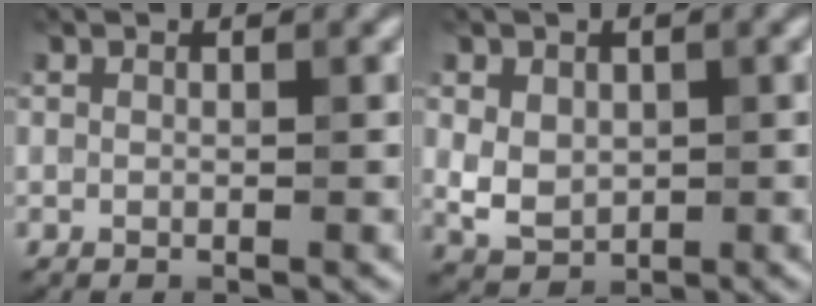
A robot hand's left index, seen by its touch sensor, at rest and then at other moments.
{"total": 3.1, "force": [0.4, 2.4, 1.9], "torque": [-0.037, -0.006, 0.012]}